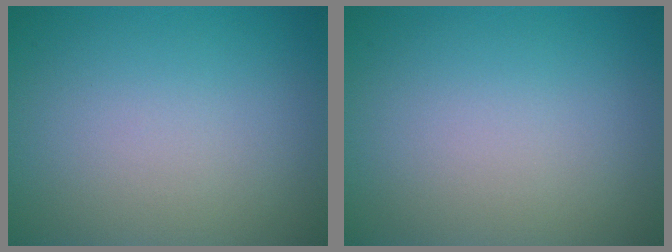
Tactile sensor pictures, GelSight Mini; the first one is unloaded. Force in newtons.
{"total": 0.0}